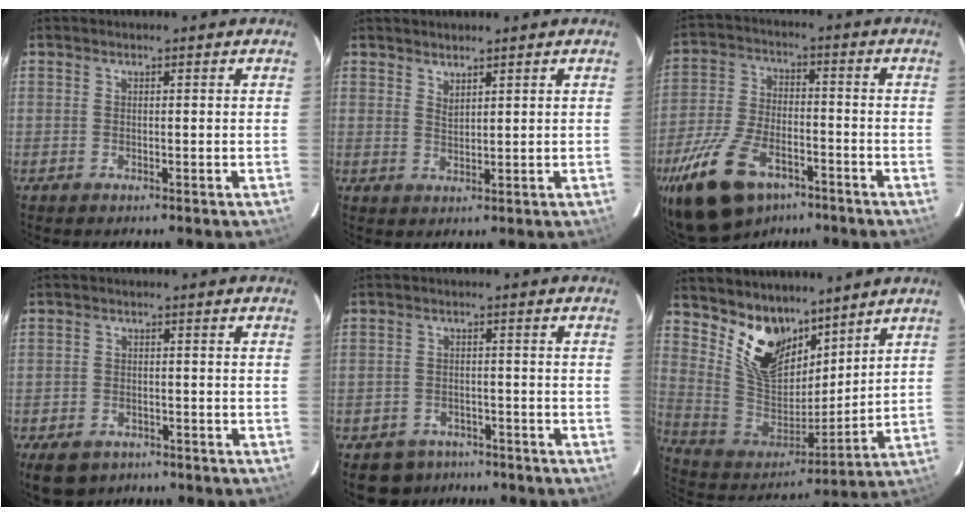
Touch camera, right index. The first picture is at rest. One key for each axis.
{"total": 2.0, "fx": 1.8, "fy": 0.5, "fz": 0.7, "tx": -0.012, "ty": 0.000, "tz": 0.032}
{"total": 18.6, "fx": -11.8, "fy": 9.7, "fz": 10.6, "tx": -0.236, "ty": -0.018, "tz": -0.205}
{"total": 6.9, "fx": -4.6, "fy": 4.4, "fz": 2.7, "tx": -0.066, "ty": -0.004, "tz": -0.065}
{"total": 6.4, "fx": -4.8, "fy": 4.2, "fz": 0.9, "tx": -0.037, "ty": 0.017, "tz": -0.064}
{"total": 15.6, "fx": 10.8, "fy": 8.2, "fz": 7.7, "tx": -0.163, "ty": 0.000, "tz": 0.214}